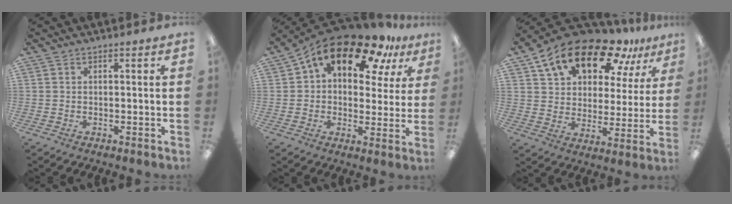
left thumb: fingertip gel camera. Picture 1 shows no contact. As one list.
[{"total": 16.8, "force": [10.4, 8.6, 9.9], "torque": [-0.170, -0.055, 0.180]}, {"total": 18.8, "force": [13.2, 9.5, 9.4], "torque": [-0.181, -0.071, 0.231]}]